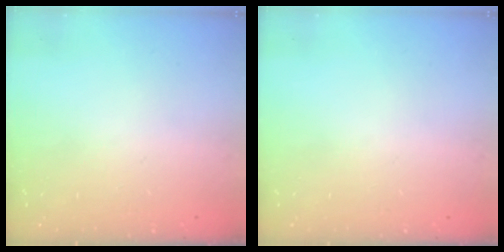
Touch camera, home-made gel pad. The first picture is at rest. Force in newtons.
{"total": 0.0}